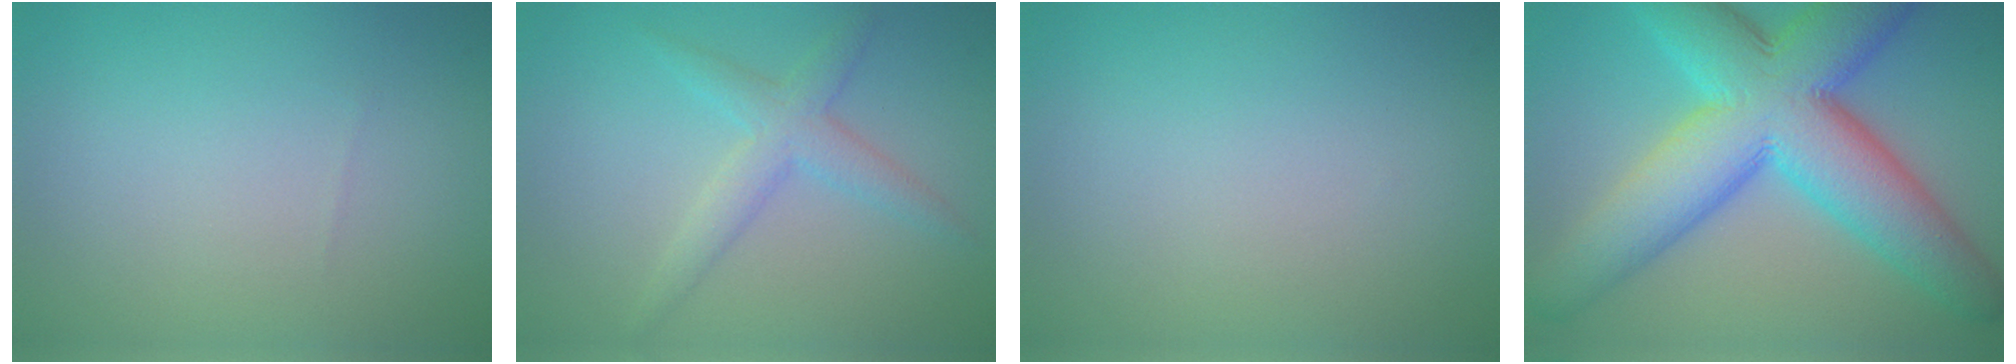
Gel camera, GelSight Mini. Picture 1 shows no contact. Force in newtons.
{"total": 2.9, "press": 2.9, "slide": 0.1}
{"total": 0.0}
{"total": 13.1, "press": 13.1, "slide": 0.1}